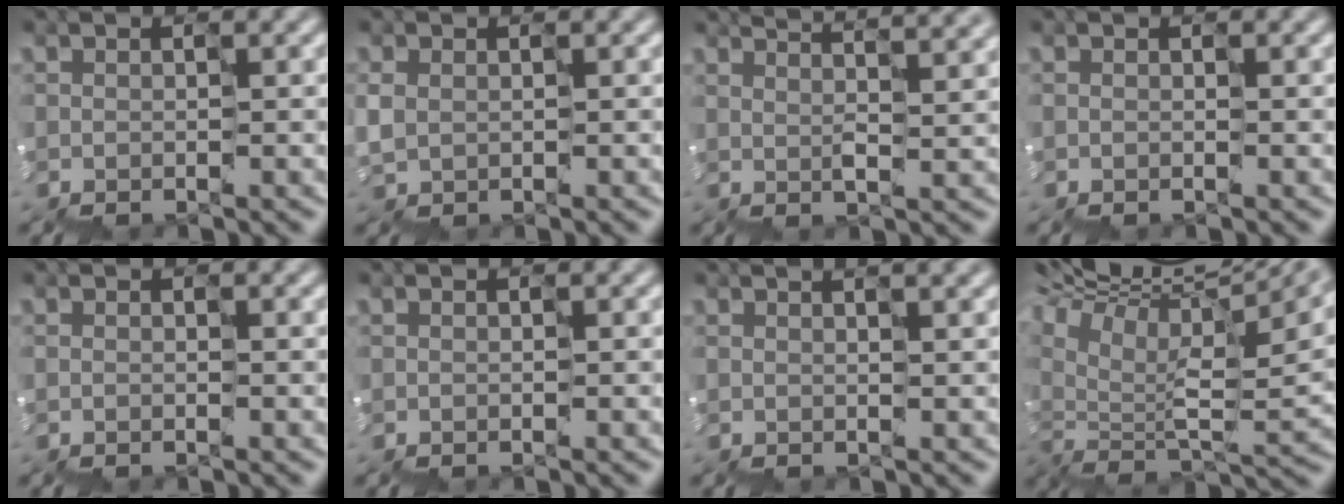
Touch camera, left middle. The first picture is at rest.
{"total": 0.9, "force": [0.3, 0.6, -0.6], "torque": [0.003, 0.009, 0.012]}
{"total": 8.8, "force": [6.5, 3.0, 5.2], "torque": [-0.068, 0.060, 0.076]}
{"total": 0.0}
{"total": 0.0}
{"total": 0.0}
{"total": 4.4, "force": [1.7, 1.9, 3.6], "torque": [-0.035, 0.033, 0.014]}
{"total": 14.1, "force": [10.3, 3.8, 8.8], "torque": [-0.178, 0.037, 0.160]}